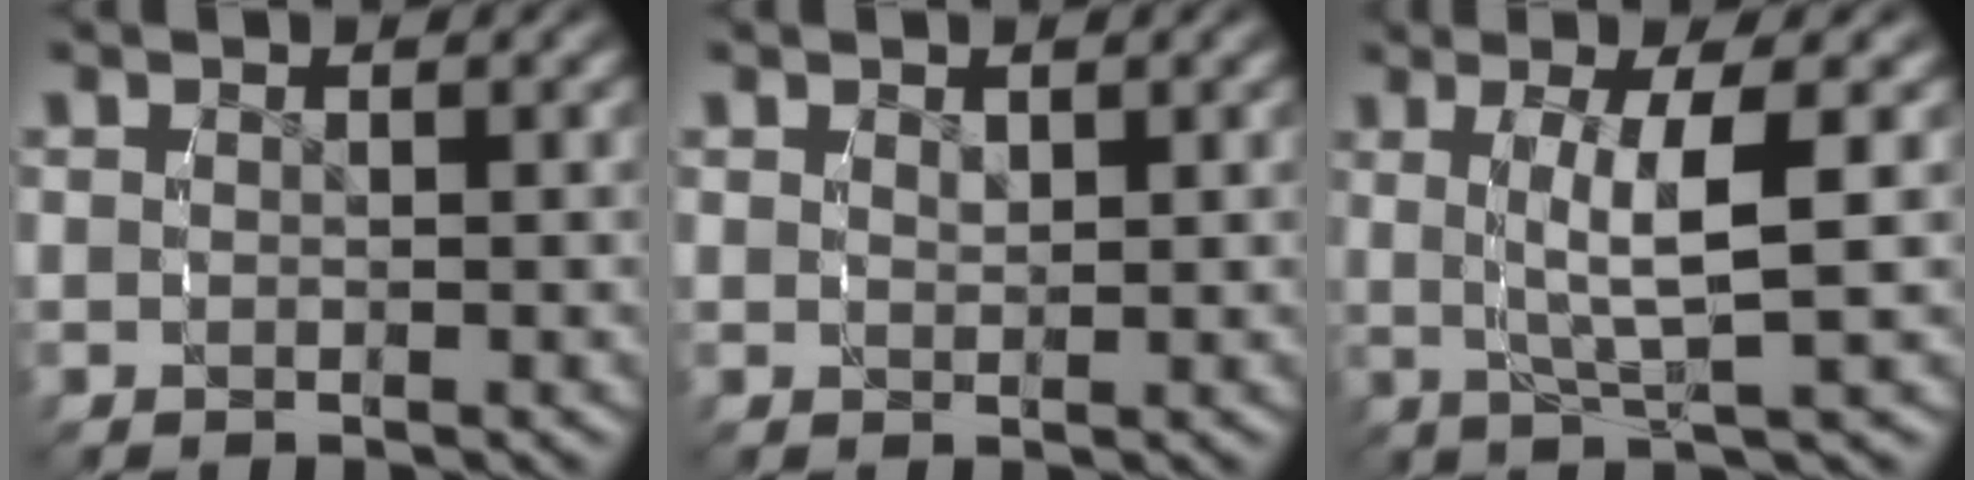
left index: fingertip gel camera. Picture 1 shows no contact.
{"total": 0.7, "force": [0.6, -0.2, 0.0], "torque": [0.009, 0.000, 0.014]}
{"total": 4.4, "force": [0.6, -0.3, 4.4], "torque": [-0.066, 0.011, 0.007]}